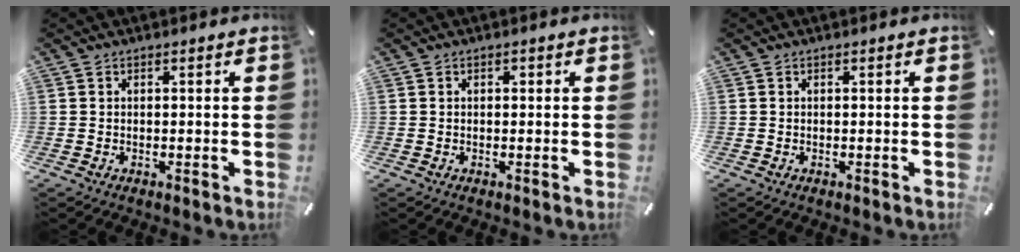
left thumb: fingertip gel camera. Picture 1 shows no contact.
{"total": 0.8, "force": [0.1, 0.6, 0.5], "torque": [-0.011, 0.004, 0.001]}
{"total": 0.0}